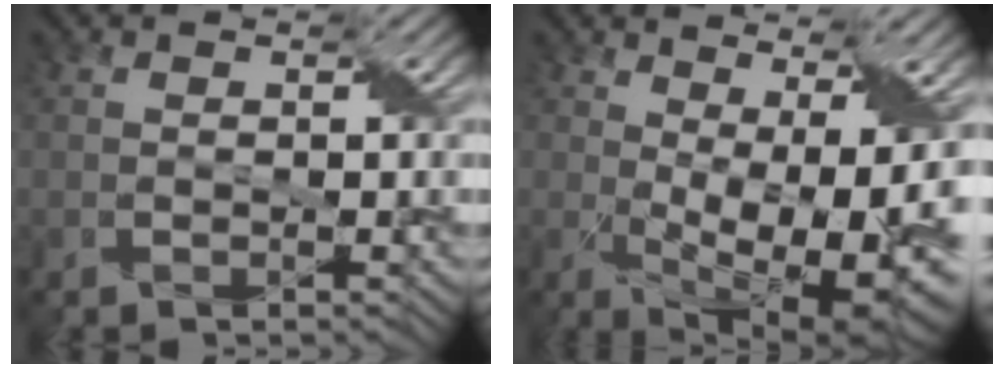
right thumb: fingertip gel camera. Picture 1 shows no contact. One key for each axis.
{"total": 13.4, "fx": 1.4, "fy": 5.8, "fz": 12.0, "tx": -0.179, "ty": 0.001, "tz": 0.044}